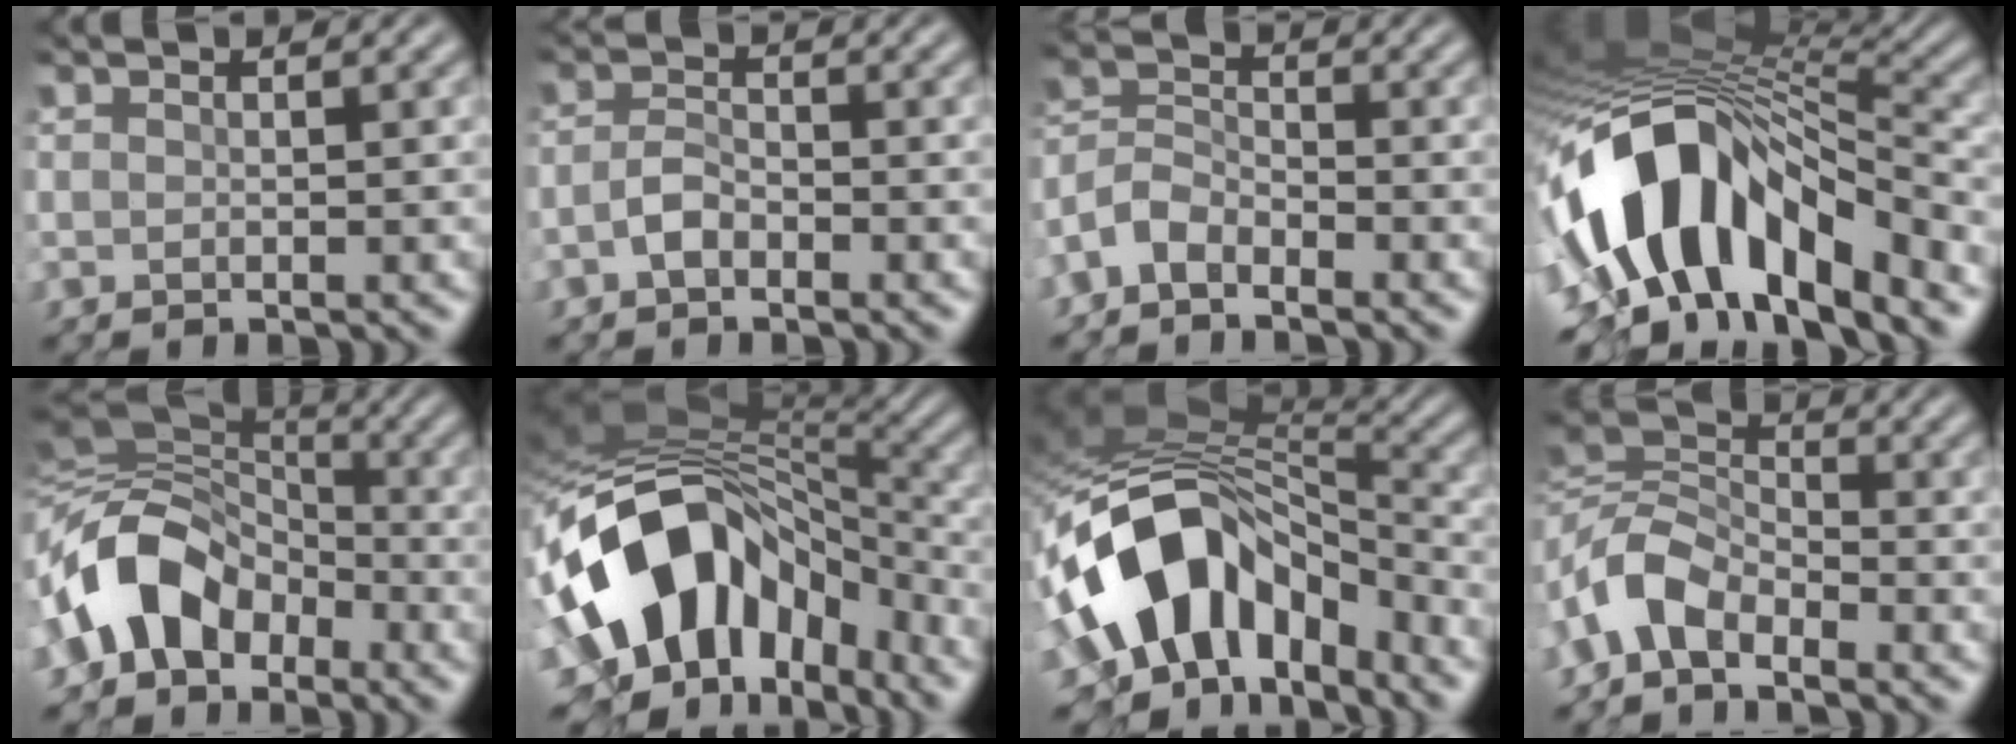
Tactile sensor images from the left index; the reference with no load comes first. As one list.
[{"total": 1.6, "force": [-0.9, 0.7, 1.1], "torque": [-0.027, 0.007, -0.020]}, {"total": 3.2, "force": [-2.5, 1.4, 1.3], "torque": [-0.034, 0.009, -0.063]}, {"total": 12.9, "force": [-5.5, 6.5, 9.7], "torque": [-0.165, 0.016, -0.097]}, {"total": 7.8, "force": [-3.0, 5.6, 4.6], "torque": [-0.077, 0.012, -0.069]}, {"total": 14.0, "force": [-2.6, 9.3, 10.0], "torque": [-0.183, -0.003, -0.046]}, {"total": 11.7, "force": [-4.9, 7.4, 7.7], "torque": [-0.133, 0.020, -0.093]}, {"total": 4.9, "force": [-2.6, 2.9, 3.0], "torque": [-0.065, 0.008, -0.070]}]